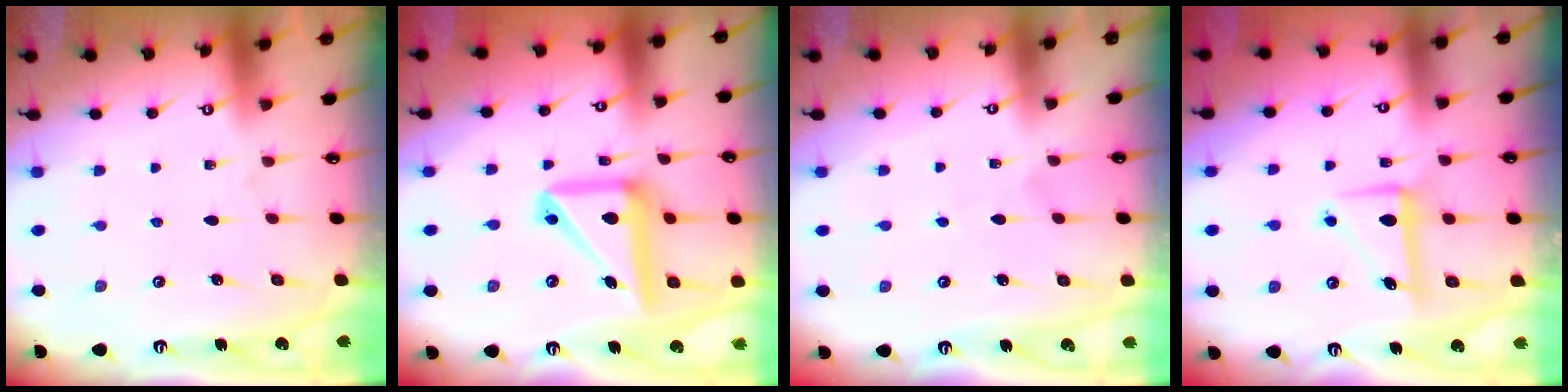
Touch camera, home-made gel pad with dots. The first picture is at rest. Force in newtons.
{"total": 17.3, "press": 17.2, "slide": 2.1}
{"total": 2.7, "press": 2.7, "slide": 0.3}
{"total": 7.2, "press": 7.2, "slide": 0.3}